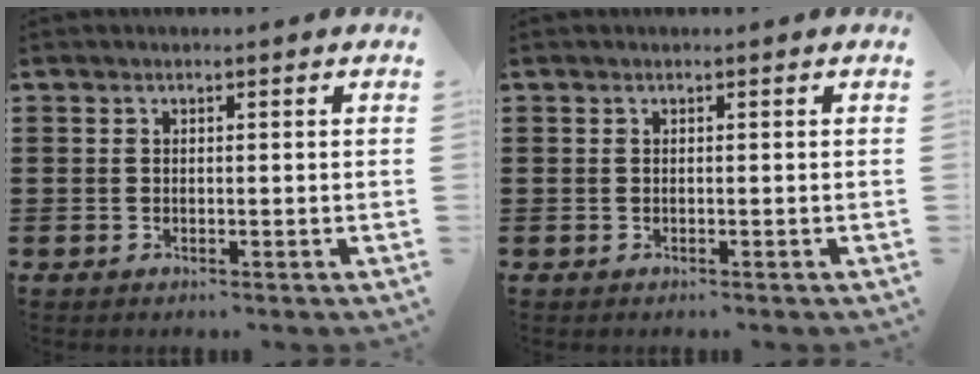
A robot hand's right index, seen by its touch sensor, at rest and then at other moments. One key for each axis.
{"total": 0.0}